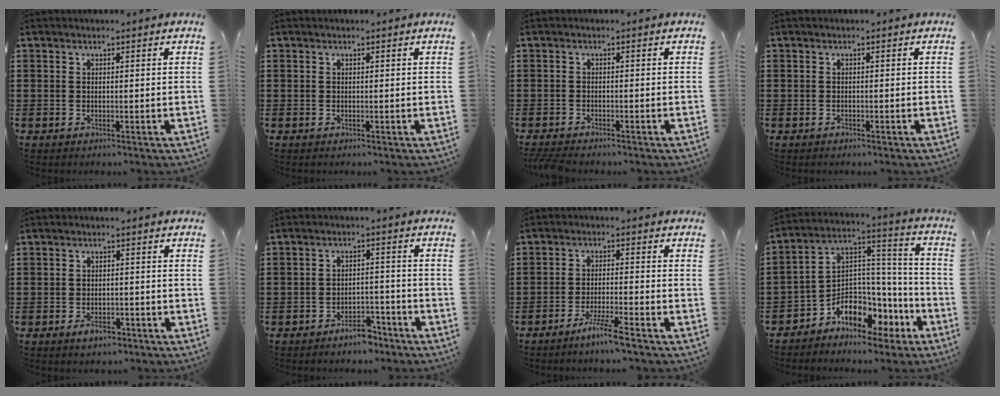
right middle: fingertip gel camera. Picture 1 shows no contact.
{"total": 0.0}
{"total": 1.4, "force": [-1.4, 0.1, 0.3], "torque": [-0.016, -0.003, -0.030]}
{"total": 0.5, "force": [-0.5, 0.2, 0.0], "torque": [0.000, 0.002, -0.011]}
{"total": 2.5, "force": [-1.8, 1.2, 1.1], "torque": [-0.022, 0.002, -0.036]}
{"total": 4.1, "force": [-3.8, 1.1, 1.1], "torque": [-0.018, 0.012, -0.075]}
{"total": 4.6, "force": [-3.8, -0.3, 2.5], "torque": [-0.047, -0.007, -0.071]}
{"total": 5.9, "force": [-3.9, 4.0, 1.8], "torque": [-0.052, -0.019, -0.075]}